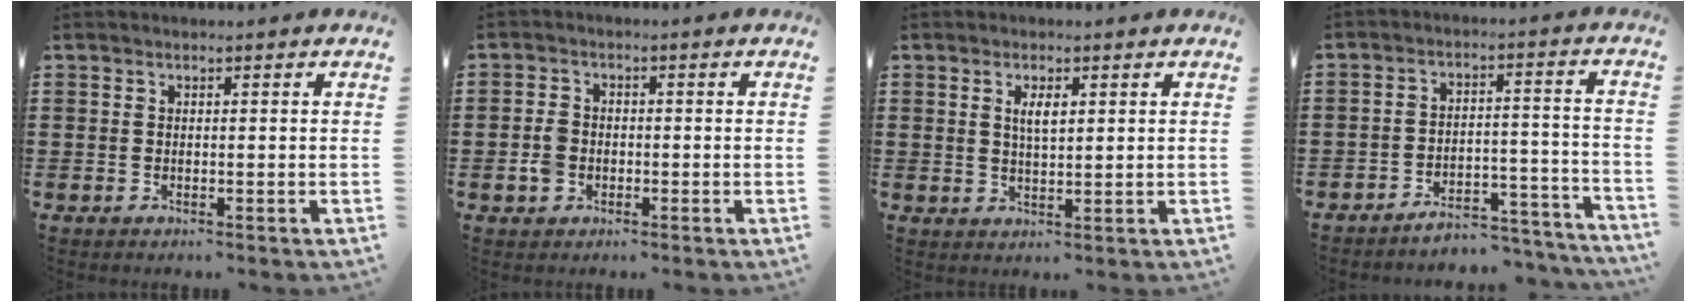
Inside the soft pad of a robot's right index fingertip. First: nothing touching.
{"total": 2.9, "force": [-0.9, 2.3, 1.6], "torque": [-0.047, -0.002, -0.020]}
{"total": 2.8, "force": [0.9, 0.9, 2.5], "torque": [-0.052, 0.003, 0.015]}
{"total": 4.9, "force": [-4.7, 0.9, 0.8], "torque": [-0.016, 0.010, -0.095]}